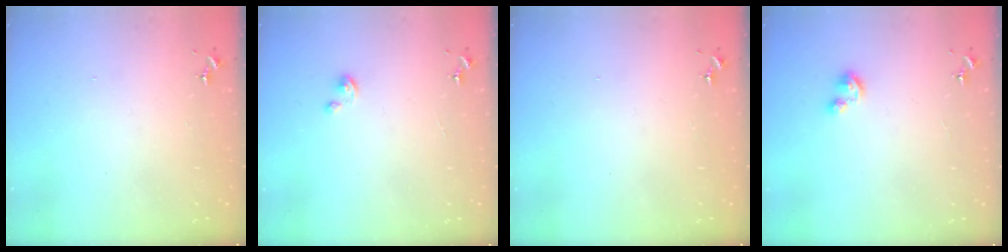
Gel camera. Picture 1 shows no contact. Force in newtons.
{"total": 1.4, "press": 1.4, "slide": 0.1}
{"total": 0.0}
{"total": 4.5, "press": 4.5, "slide": 0.3}